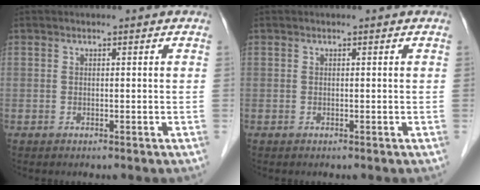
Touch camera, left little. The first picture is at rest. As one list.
[{"total": 0.0}]